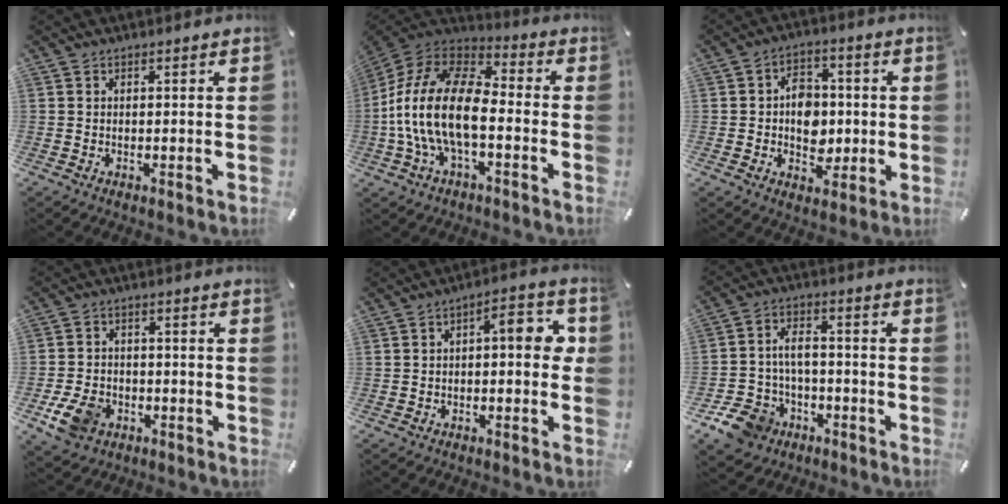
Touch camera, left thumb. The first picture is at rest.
{"total": 18.4, "force": [-4.9, 9.7, 14.9], "torque": [-0.304, 0.021, -0.084]}
{"total": 8.3, "force": [-0.8, 6.6, 4.9], "torque": [-0.062, 0.009, -0.011]}
{"total": 8.2, "force": [-3.5, 6.2, 4.1], "torque": [-0.086, 0.014, -0.065]}
{"total": 8.0, "force": [0.1, 3.5, 7.2], "torque": [-0.101, 0.005, -0.004]}
{"total": 9.7, "force": [-4.5, 7.6, 3.9], "torque": [-0.092, 0.034, -0.082]}